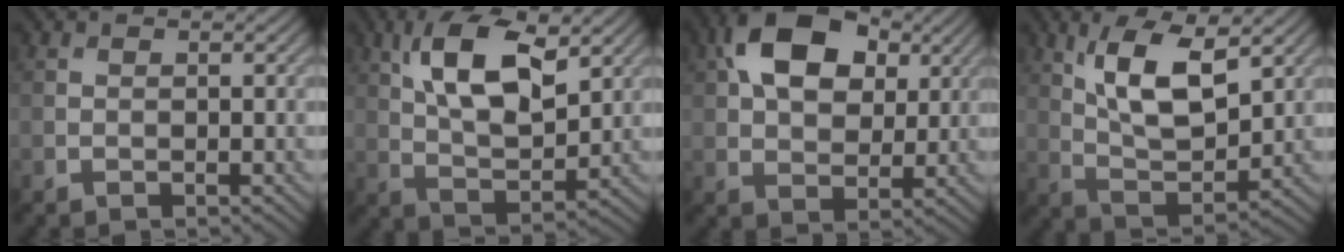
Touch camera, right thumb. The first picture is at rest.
{"total": 11.3, "force": [4.5, 5.0, 9.1], "torque": [-0.186, 0.007, 0.086]}
{"total": 12.0, "force": [4.4, 7.6, 8.2], "torque": [-0.167, 0.023, 0.072]}
{"total": 10.1, "force": [4.4, 4.0, 8.2], "torque": [-0.171, -0.001, 0.088]}